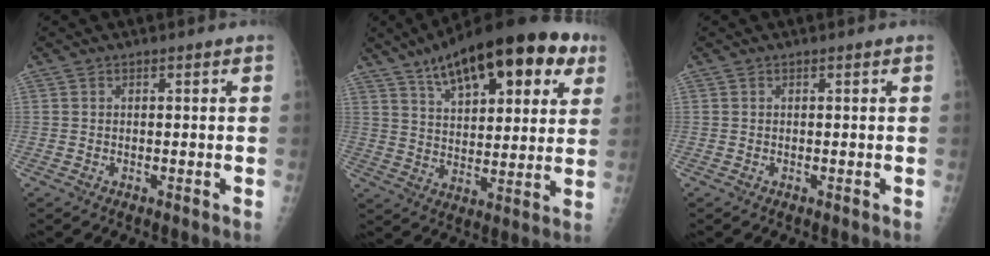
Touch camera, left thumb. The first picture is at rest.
{"total": 22.8, "force": [12.1, 9.6, 16.8], "torque": [-0.219, -0.016, 0.183]}
{"total": 0.0}